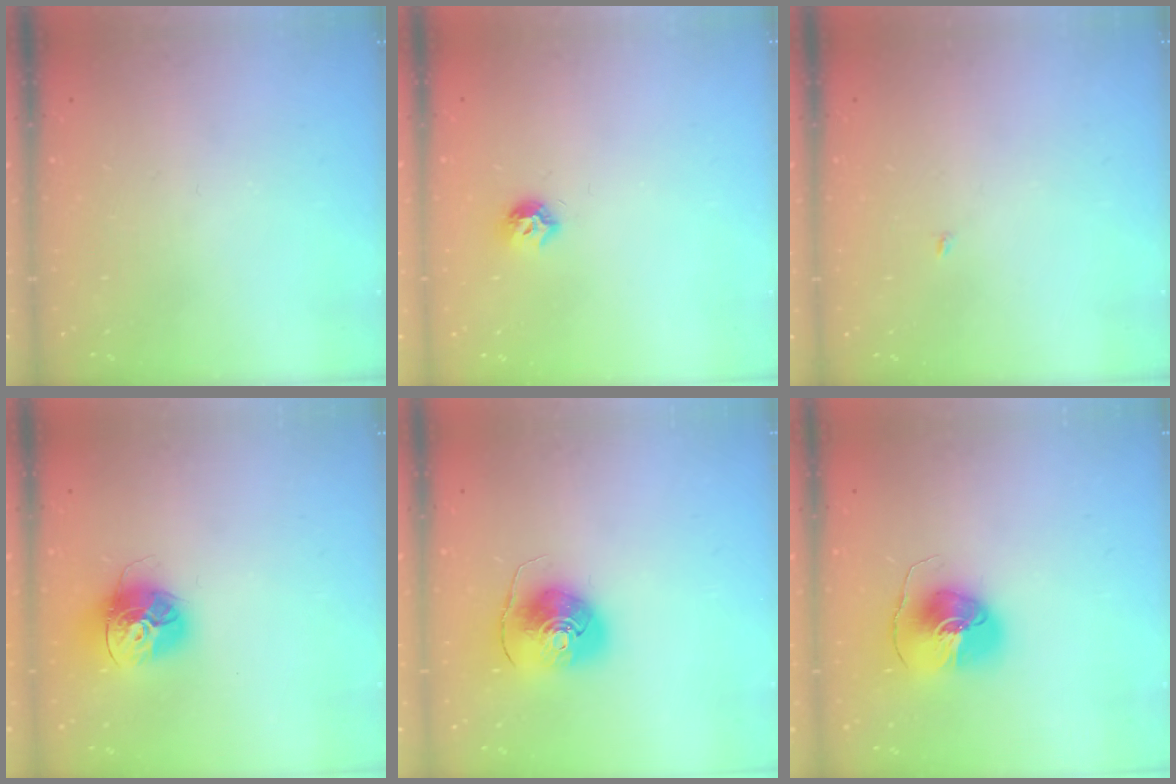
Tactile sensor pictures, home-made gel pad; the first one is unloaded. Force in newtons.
{"total": 6.3, "press": 6.3, "slide": 0.1}
{"total": 1.9, "press": 1.9, "slide": 0.2}
{"total": 14.5, "press": 14.4, "slide": 1.5}
{"total": 10.2, "press": 10.1, "slide": 1.1}
{"total": 9.9, "press": 9.9, "slide": 1.3}